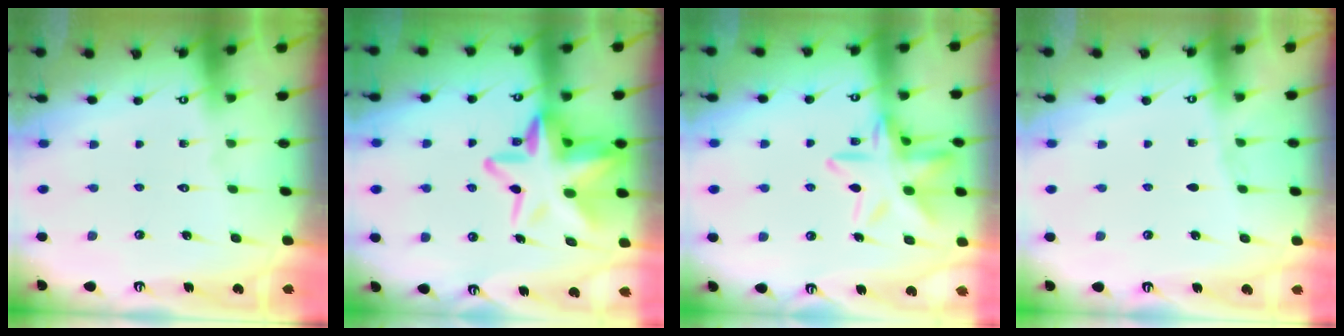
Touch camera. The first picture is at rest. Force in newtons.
{"total": 17.2, "press": 16.9, "slide": 3.0}
{"total": 16.0, "press": 15.9, "slide": 1.2}
{"total": 2.9, "press": 2.9, "slide": 0.4}